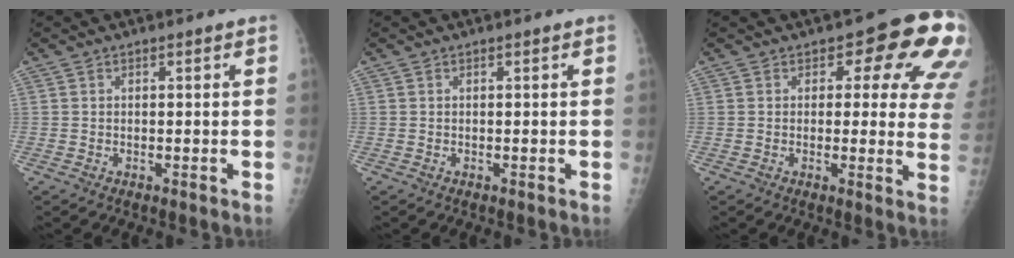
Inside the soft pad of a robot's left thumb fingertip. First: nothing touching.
{"total": 0.0}
{"total": 13.3, "force": [5.6, 6.7, 10.0], "torque": [-0.062, -0.024, 0.045]}